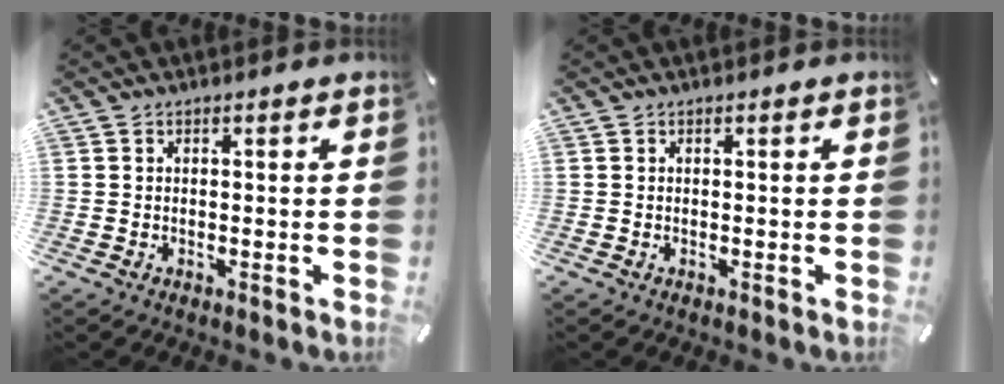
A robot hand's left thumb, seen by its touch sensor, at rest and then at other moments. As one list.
[{"total": 0.0}]